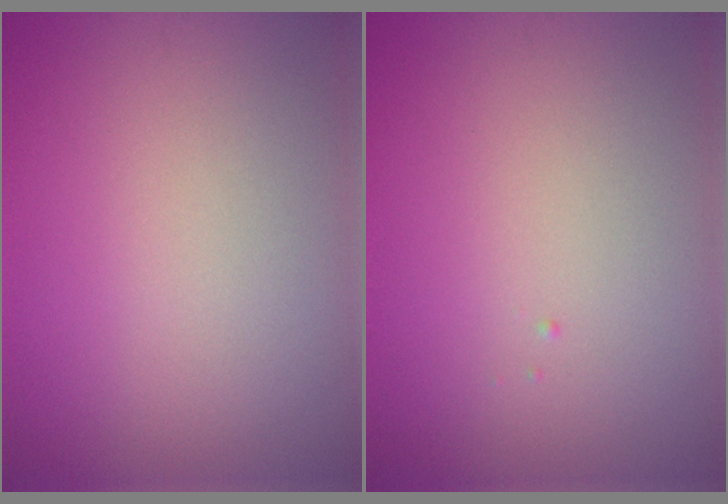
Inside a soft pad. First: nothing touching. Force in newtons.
{"total": 0.0}